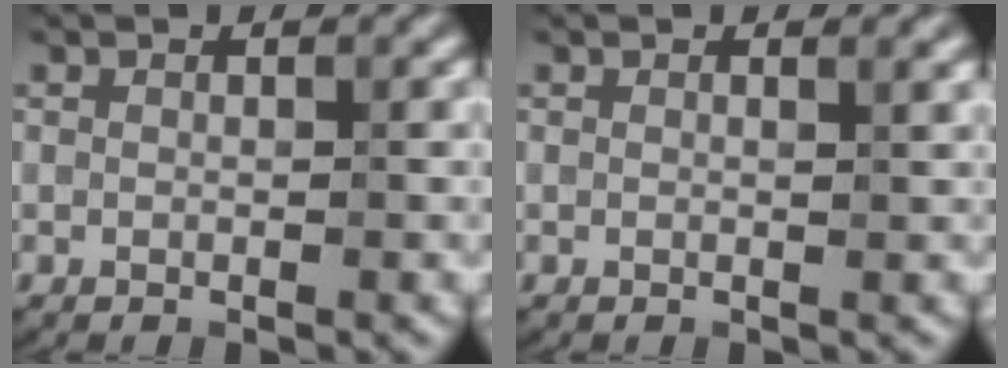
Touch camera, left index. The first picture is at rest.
{"total": 1.0, "force": [0.5, 0.3, 0.8], "torque": [-0.005, 0.002, 0.003]}